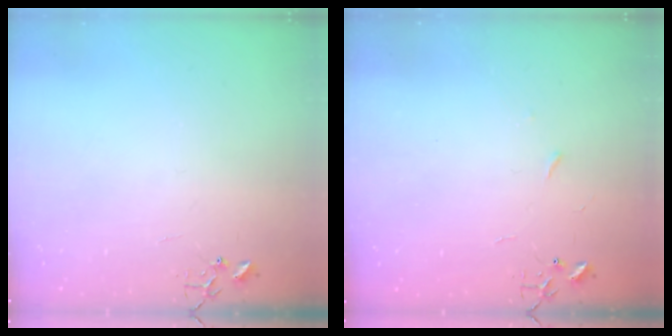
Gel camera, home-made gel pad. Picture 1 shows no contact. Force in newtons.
{"total": 2.5, "press": 2.5, "slide": 0.4}